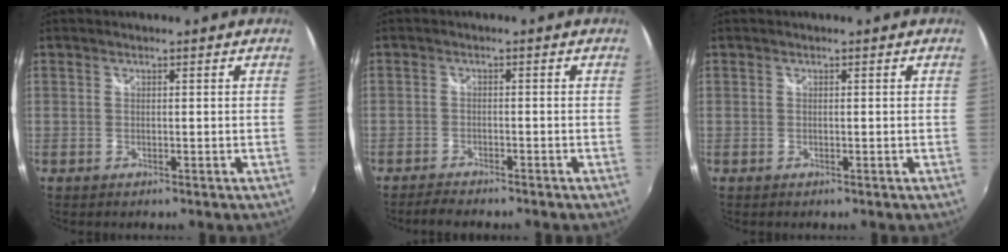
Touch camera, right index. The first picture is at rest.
{"total": 3.4, "force": [-3.1, 0.8, 1.0], "torque": [-0.035, -0.004, -0.055]}
{"total": 0.0}